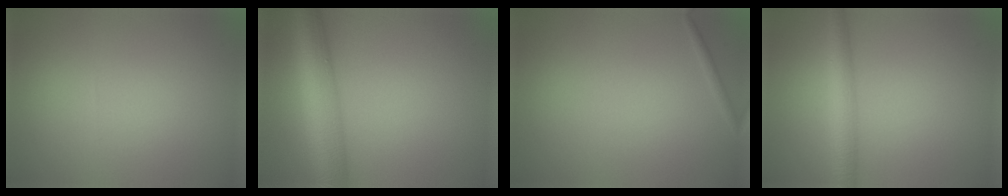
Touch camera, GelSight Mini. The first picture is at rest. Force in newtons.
{"total": 8.1, "press": 8.1, "slide": 0.3}
{"total": 0.6, "press": 0.6, "slide": 0.1}
{"total": 3.4, "press": 3.4, "slide": 0.2}